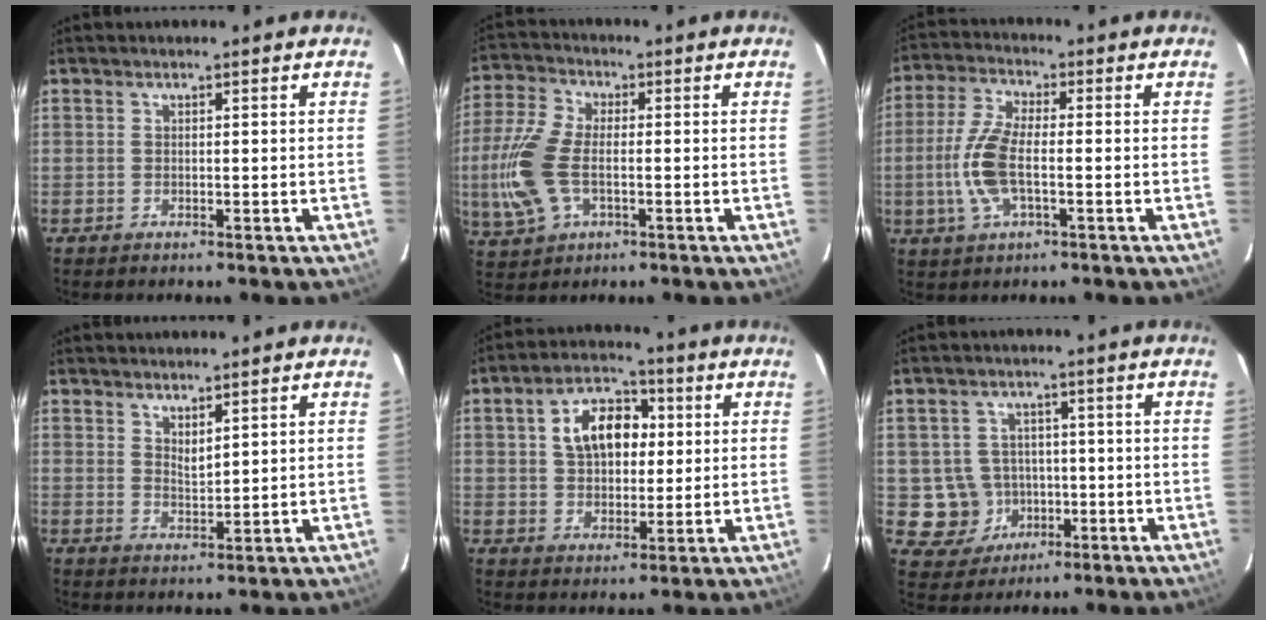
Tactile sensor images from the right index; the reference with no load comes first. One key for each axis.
{"total": 12.6, "fx": -2.1, "fy": 7.0, "fz": 10.4, "tx": -0.243, "ty": 0.003, "tz": -0.039}
{"total": 9.9, "fx": -1.8, "fy": 3.7, "fz": 9.0, "tx": -0.201, "ty": 0.003, "tz": -0.040}
{"total": 2.8, "fx": 2.2, "fy": 0.8, "fz": 1.5, "tx": -0.025, "ty": -0.004, "tz": 0.038}
{"total": 10.6, "fx": 2.4, "fy": 6.9, "fz": 7.6, "tx": -0.135, "ty": 0.032, "tz": 0.043}
{"total": 7.9, "fx": -1.4, "fy": 7.7, "fz": 1.2, "tx": -0.051, "ty": 0.022, "tz": -0.005}